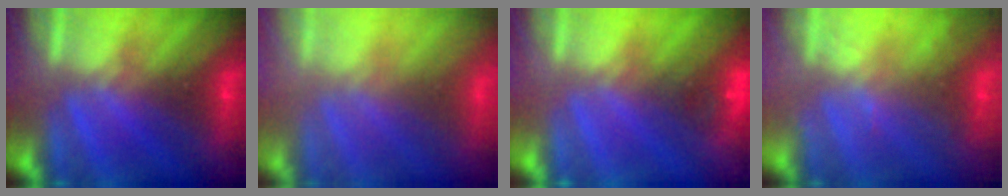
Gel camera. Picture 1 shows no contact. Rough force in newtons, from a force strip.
{"total": 8.9}
{"total": 4.4}
{"total": 8.4}